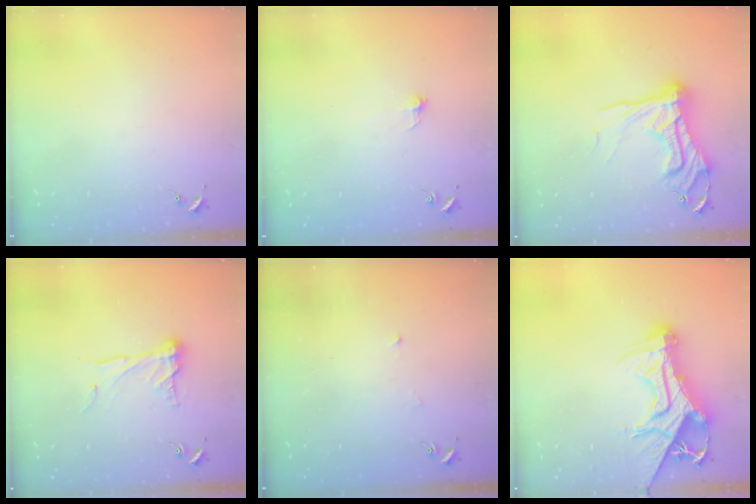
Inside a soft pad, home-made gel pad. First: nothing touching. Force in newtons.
{"total": 4.1, "press": 4.0, "slide": 0.3}
{"total": 17.8, "press": 17.7, "slide": 1.2}
{"total": 11.5, "press": 11.4, "slide": 1.1}
{"total": 3.3, "press": 3.3, "slide": 0.3}
{"total": 19.7, "press": 19.6, "slide": 1.8}